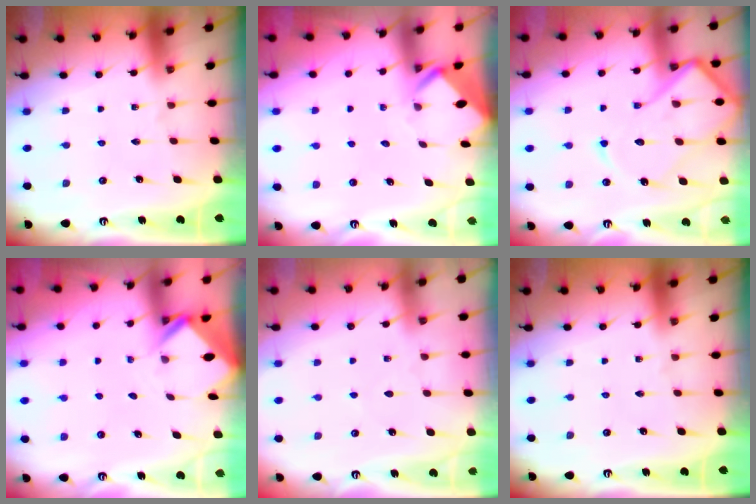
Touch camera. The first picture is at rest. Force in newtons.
{"total": 3.6, "press": 3.6, "slide": 0.3}
{"total": 16.2, "press": 16.2, "slide": 1.6}
{"total": 2.7, "press": 2.7, "slide": 0.1}
{"total": 3.9, "press": 3.9, "slide": 0.4}
{"total": 0.0}